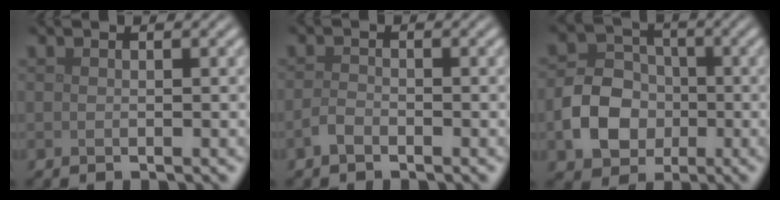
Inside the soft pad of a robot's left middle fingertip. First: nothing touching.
{"total": 1.1, "force": [-0.8, 0.5, 0.7], "torque": [-0.016, 0.002, -0.019]}
{"total": 5.5, "force": [-1.5, 4.5, 2.9], "torque": [-0.052, 0.001, -0.033]}